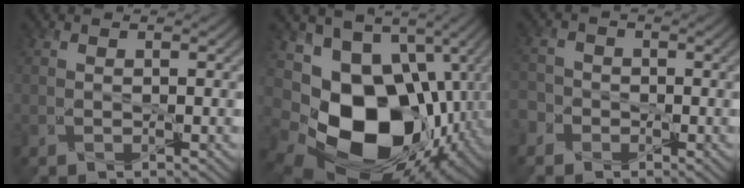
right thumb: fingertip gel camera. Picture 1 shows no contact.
{"total": 19.2, "force": [-3.4, 14.5, 12.1], "torque": [-0.231, -0.054, -0.032]}
{"total": 2.9, "force": [-1.6, 2.3, 0.6], "torque": [-0.015, -0.002, -0.039]}